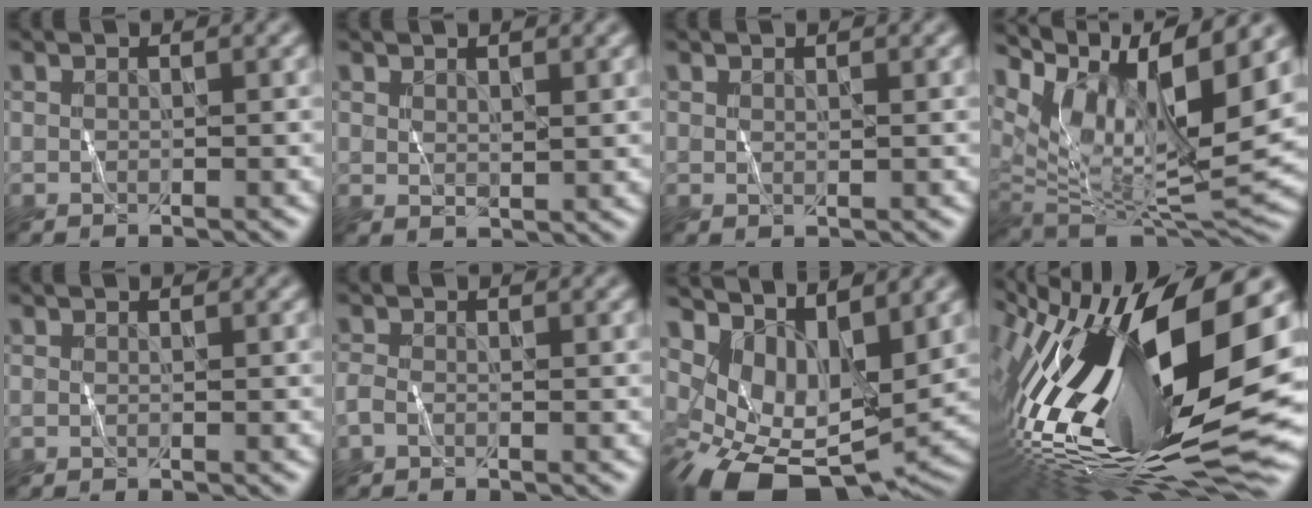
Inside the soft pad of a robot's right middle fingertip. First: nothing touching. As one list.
[{"total": 1.5, "force": [1.1, 0.6, 0.9], "torque": [-0.018, -0.006, 0.026]}, {"total": 0.5, "force": [0.3, 0.2, 0.4], "torque": [-0.007, -0.003, 0.007]}, {"total": 12.8, "force": [6.1, 4.4, 10.4], "torque": [-0.190, 0.017, 0.114]}, {"total": 0.0}, {"total": 1.1, "force": [-0.7, 0.6, 0.7], "torque": [-0.019, 0.000, -0.017]}, {"total": 10.7, "force": [0.7, 6.6, 8.4], "torque": [-0.154, -0.030, 0.028]}, {"total": 20.9, "force": [2.0, 7.2, 19.6], "torque": [-0.356, -0.009, 0.022]}]